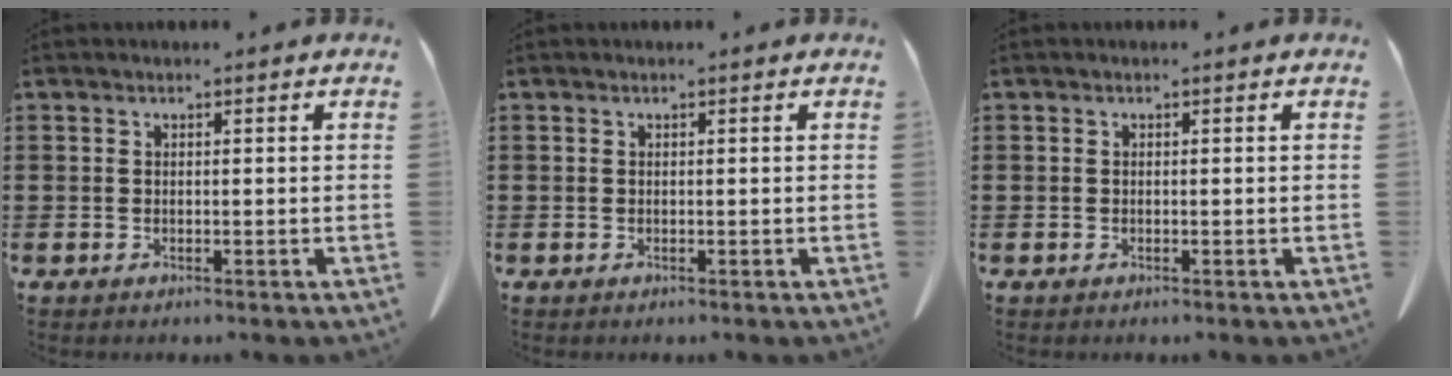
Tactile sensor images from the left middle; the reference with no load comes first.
{"total": 0.0}
{"total": 0.0}